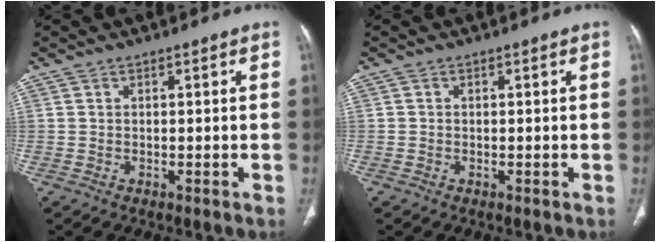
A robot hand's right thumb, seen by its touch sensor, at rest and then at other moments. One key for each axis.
{"total": 0.0}